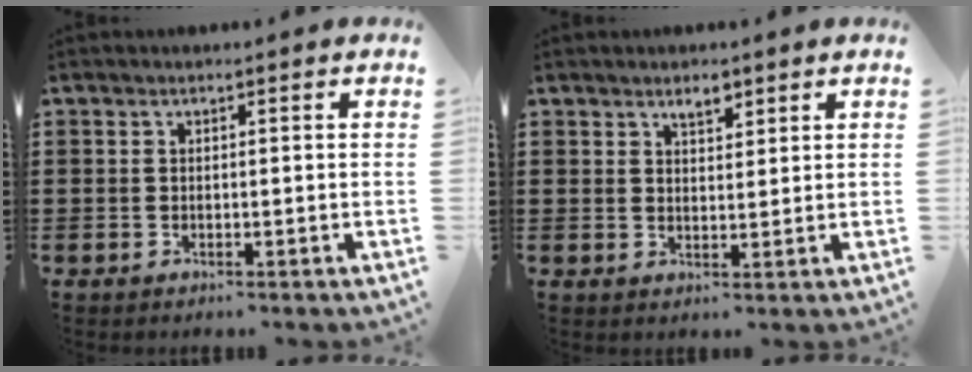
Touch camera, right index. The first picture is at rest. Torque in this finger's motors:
{"motor_torque": [0.02, 0.00, 0.00, 0.02]}